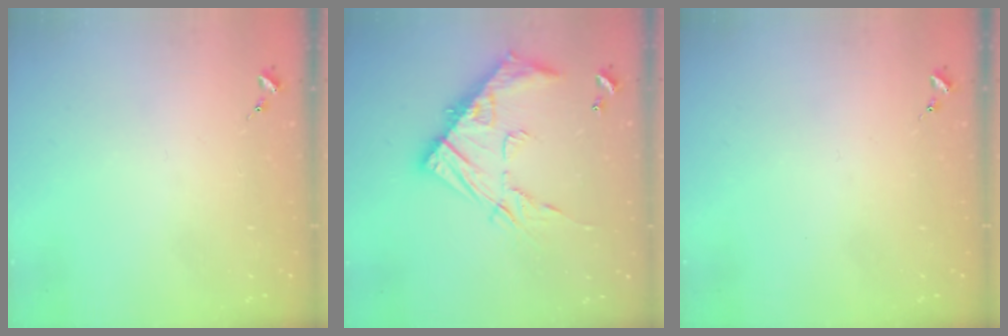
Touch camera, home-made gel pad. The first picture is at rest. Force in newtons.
{"total": 17.3, "press": 17.3, "slide": 1.4}
{"total": 0.0}